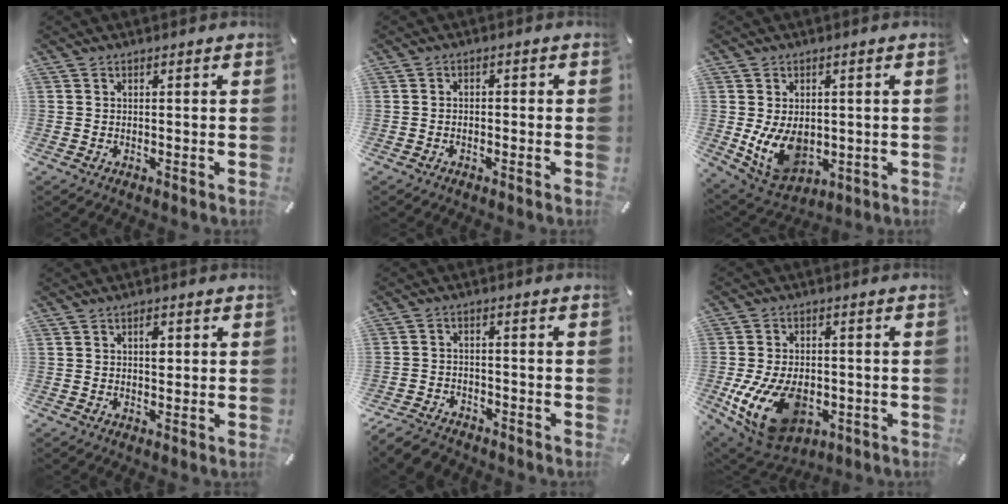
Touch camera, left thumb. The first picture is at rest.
{"total": 1.6, "force": [-1.2, 0.8, 0.6], "torque": [-0.012, 0.008, -0.026]}
{"total": 10.6, "force": [-0.8, 7.9, 7.0], "torque": [-0.132, -0.002, -0.007]}
{"total": 2.5, "force": [0.6, 1.6, 1.9], "torque": [-0.016, -0.003, 0.003]}
{"total": 5.2, "force": [-4.5, 2.1, 1.3], "torque": [-0.028, 0.021, -0.088]}
{"total": 16.3, "force": [-4.4, 10.5, 11.7], "torque": [-0.234, 0.006, -0.069]}